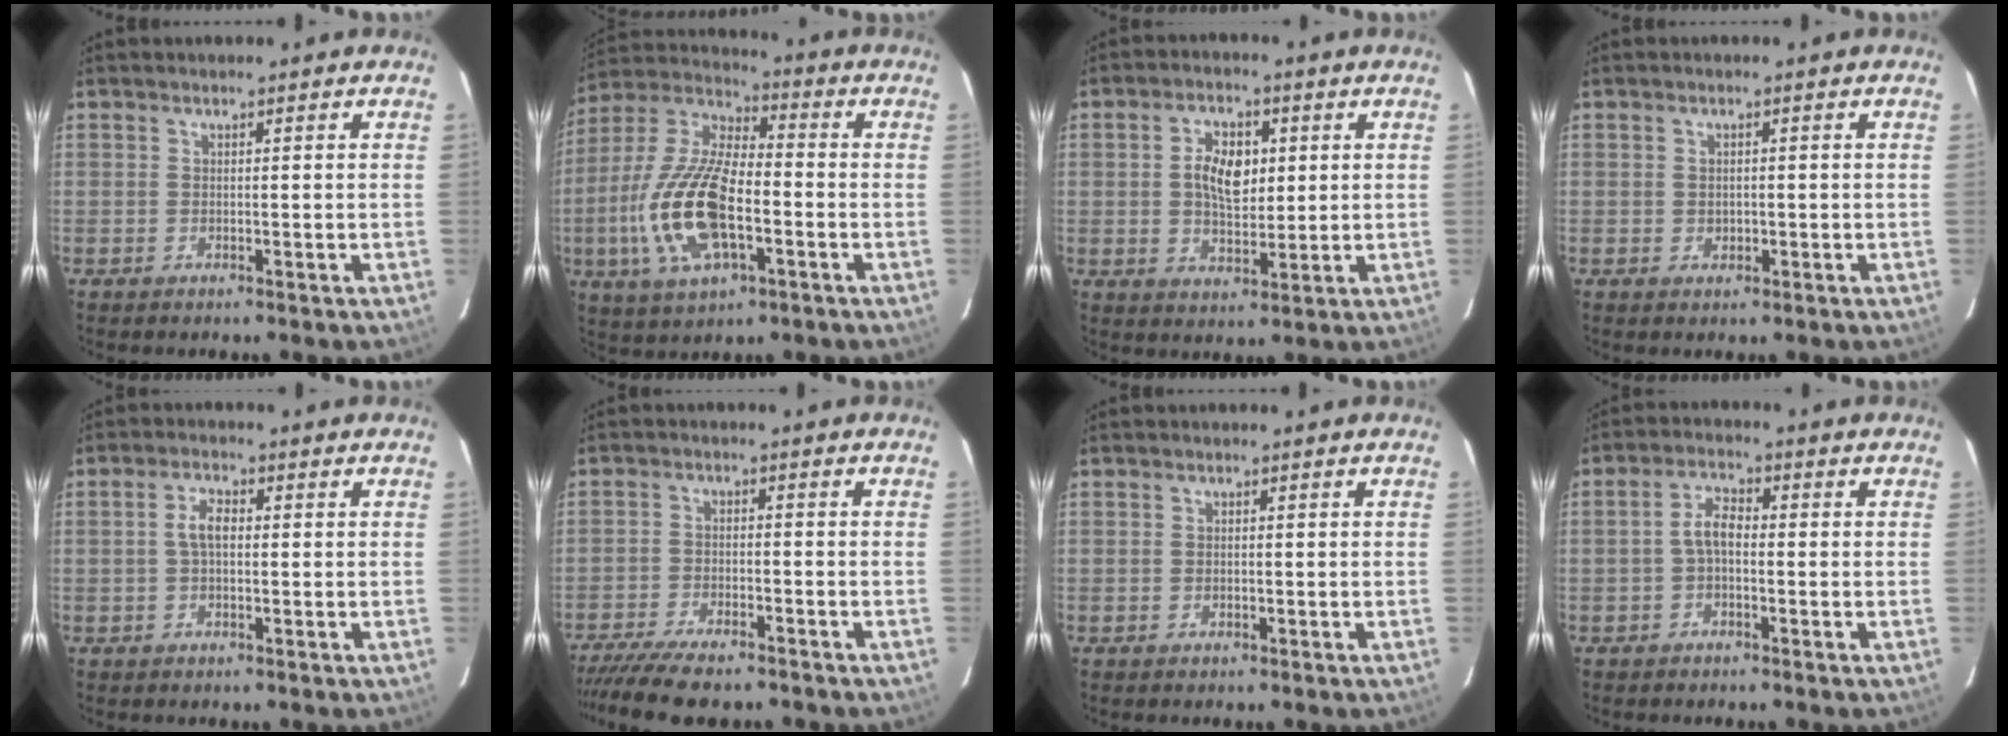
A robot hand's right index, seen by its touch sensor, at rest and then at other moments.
{"total": 18.5, "force": [-4.7, 7.8, 16.1], "torque": [-0.347, -0.007, -0.089]}
{"total": 7.6, "force": [1.3, 4.4, 6.1], "torque": [-0.110, 0.011, 0.025]}
{"total": 1.3, "force": [-0.1, 1.2, 0.5], "torque": [-0.005, 0.001, 0.000]}
{"total": 3.4, "force": [0.2, 1.7, 3.0], "torque": [-0.061, 0.009, 0.006]}
{"total": 12.5, "force": [-10.6, 2.8, 5.9], "torque": [-0.135, -0.032, -0.177]}
{"total": 0.5, "force": [-0.1, 0.5, 0.2], "torque": [-0.003, 0.000, -0.001]}
{"total": 3.7, "force": [-0.6, 1.8, 3.1], "torque": [-0.065, 0.014, -0.011]}